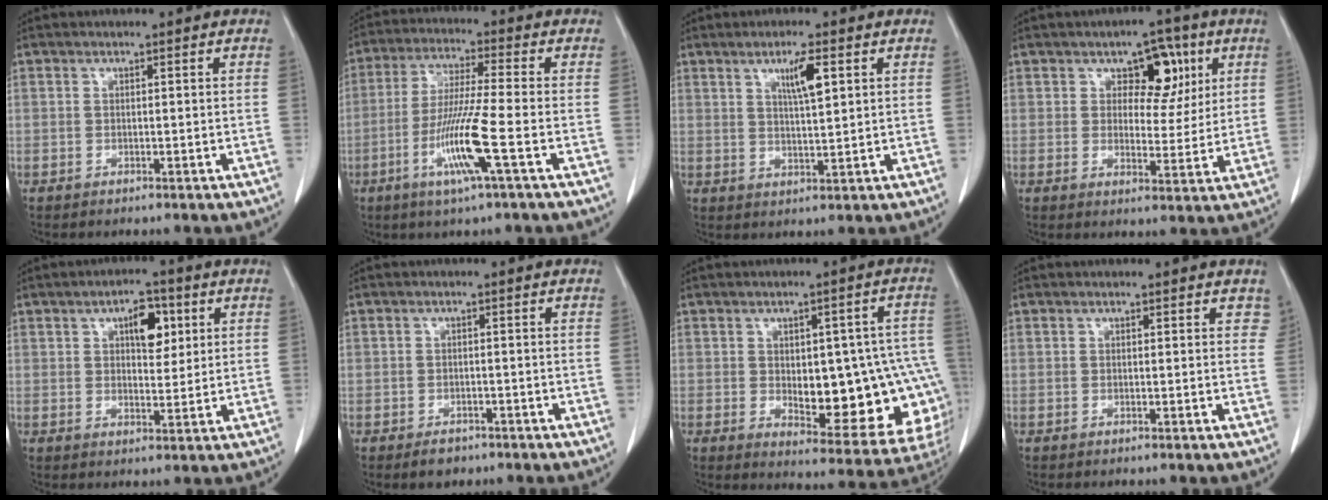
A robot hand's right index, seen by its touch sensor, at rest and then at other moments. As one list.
[{"total": 10.5, "force": [-3.8, -0.8, 9.8], "torque": [-0.195, -0.018, -0.077]}, {"total": 4.8, "force": [2.1, 0.4, 4.3], "torque": [-0.074, -0.002, 0.036]}, {"total": 7.3, "force": [3.1, 4.3, 5.0], "torque": [-0.053, 0.013, 0.045]}, {"total": 5.9, "force": [2.3, 2.7, 4.7], "torque": [-0.073, 0.008, 0.036]}, {"total": 2.5, "force": [-1.7, 1.6, 0.9], "torque": [-0.013, 0.001, -0.018]}, {"total": 19.0, "force": [-2.0, 7.5, 17.3], "torque": [-0.151, 0.023, 0.003]}, {"total": 1.9, "force": [1.5, 1.0, 0.6], "torque": [0.007, 0.000, 0.005]}]